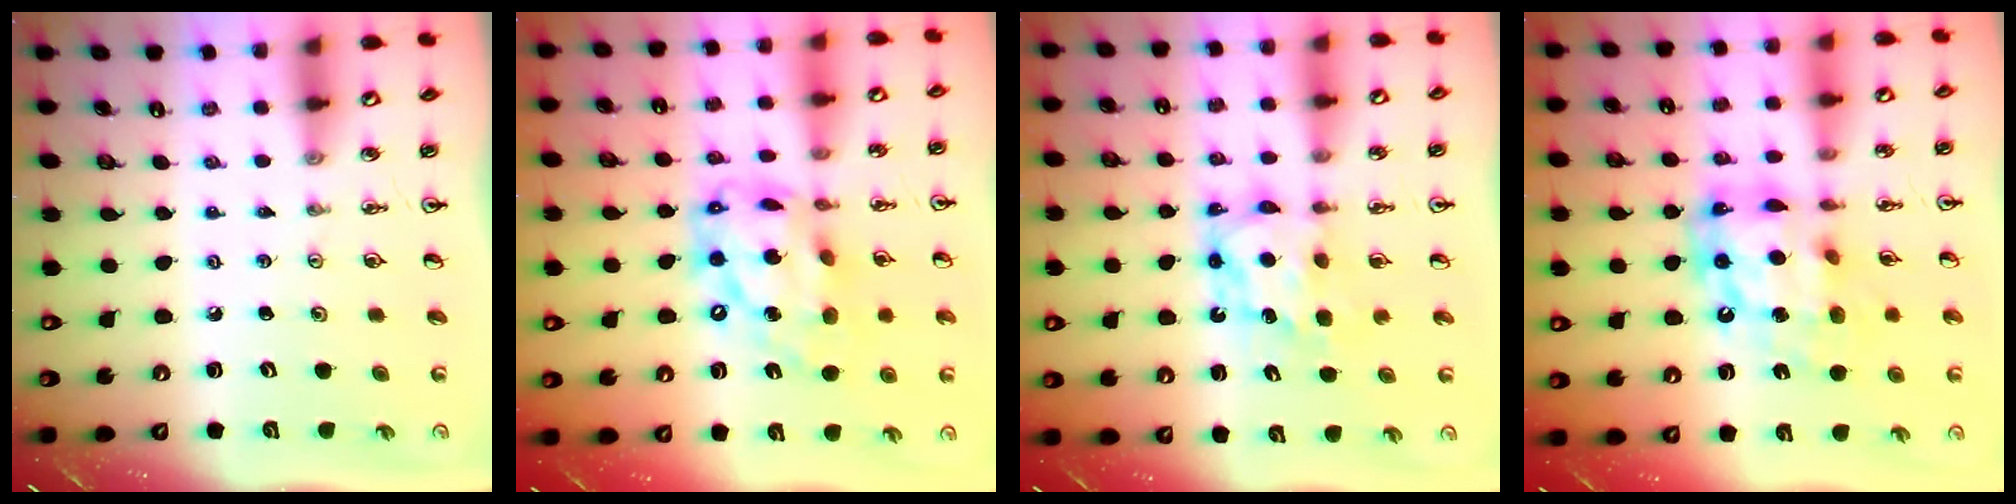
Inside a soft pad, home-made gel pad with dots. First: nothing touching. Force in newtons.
{"total": 18.1, "press": 18.0, "slide": 2.0}
{"total": 6.7, "press": 6.7, "slide": 0.5}
{"total": 16.1, "press": 16.0, "slide": 1.7}